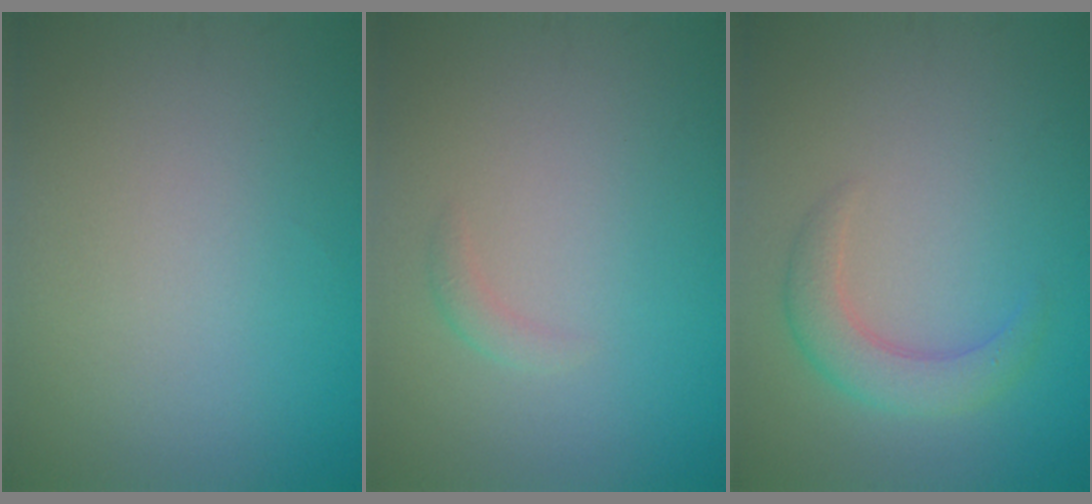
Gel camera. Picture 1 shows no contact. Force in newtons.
{"total": 0.9, "press": 0.9, "slide": 0.0}
{"total": 3.0, "press": 3.0, "slide": 0.1}